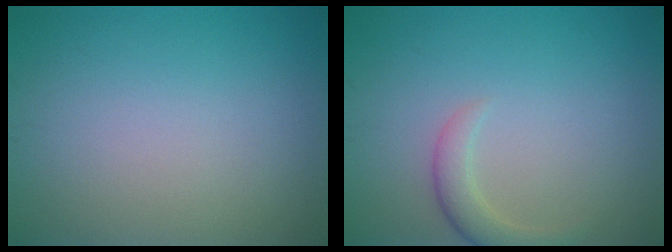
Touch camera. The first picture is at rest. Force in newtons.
{"total": 2.2, "press": 2.2, "slide": 0.2}